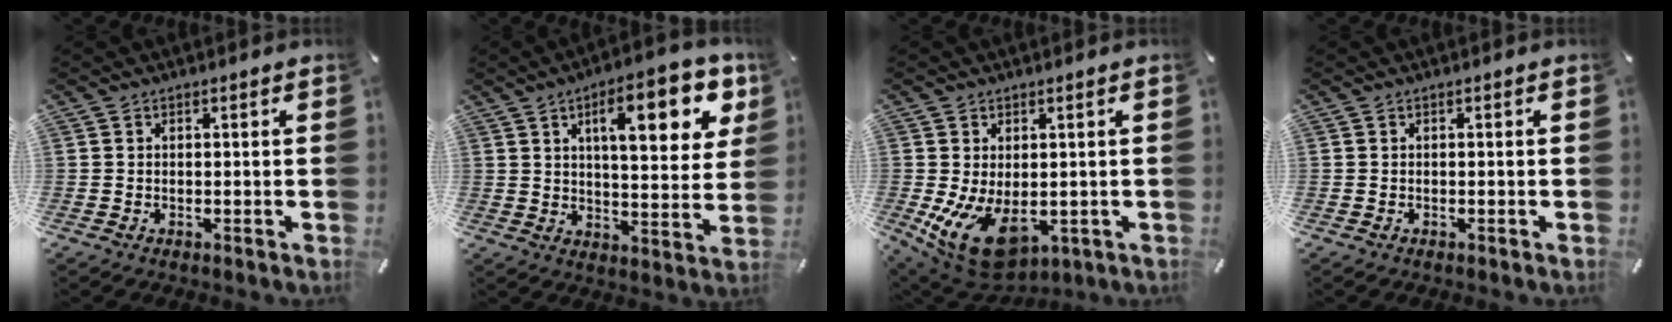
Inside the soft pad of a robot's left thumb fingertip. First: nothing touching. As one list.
[{"total": 16.7, "force": [7.5, 6.3, 13.5], "torque": [-0.196, -0.017, 0.113]}, {"total": 11.5, "force": [-2.5, 6.9, 8.8], "torque": [-0.162, 0.002, -0.036]}, {"total": 0.0}]